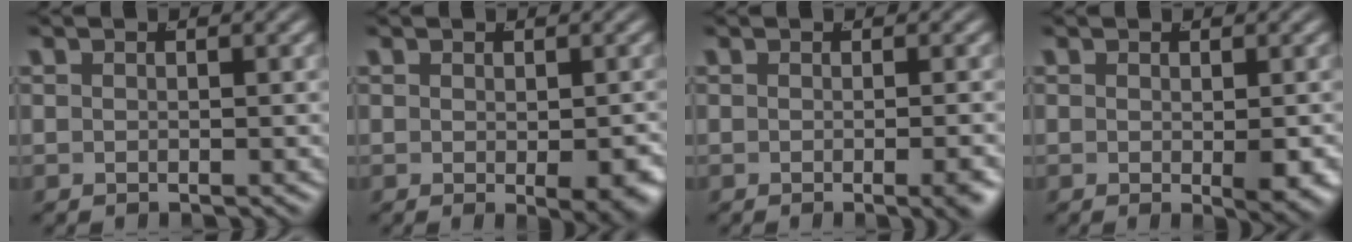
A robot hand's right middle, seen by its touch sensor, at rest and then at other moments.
{"total": 2.3, "force": [-0.6, 0.6, 2.1], "torque": [-0.015, -0.012, -0.005]}
{"total": 1.5, "force": [-0.8, -0.3, 1.2], "torque": [-0.015, 0.001, -0.012]}
{"total": 1.9, "force": [-0.3, 0.4, 1.9], "torque": [-0.015, -0.011, -0.002]}